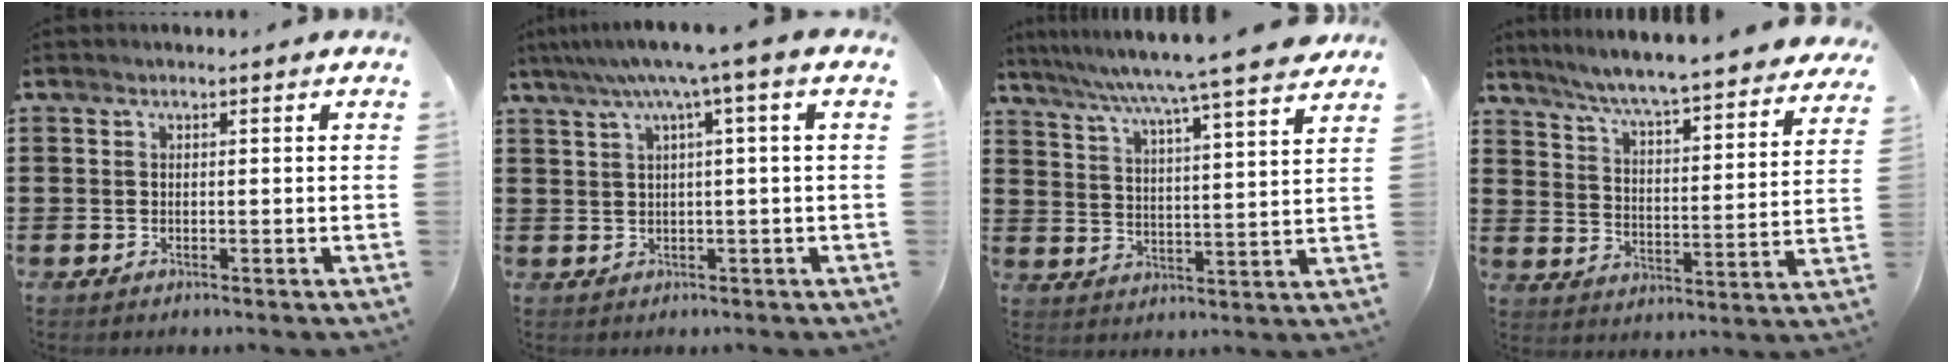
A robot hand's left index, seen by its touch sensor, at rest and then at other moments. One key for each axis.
{"total": 5.6, "fx": 2.3, "fy": -0.8, "fz": 5.1, "tx": -0.103, "ty": -0.007, "tz": 0.035}
{"total": 7.4, "fx": 6.5, "fy": -1.4, "fz": 3.3, "tx": -0.088, "ty": -0.049, "tz": 0.104}
{"total": 5.6, "fx": 5.2, "fy": -0.7, "fz": 2.0, "tx": -0.063, "ty": -0.047, "tz": 0.082}